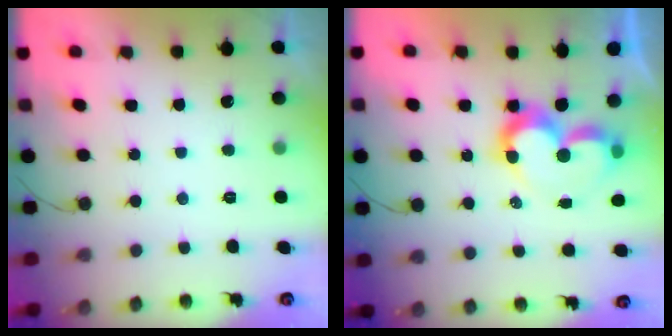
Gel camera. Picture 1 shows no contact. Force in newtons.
{"total": 9.6, "press": 9.6, "slide": 0.8}